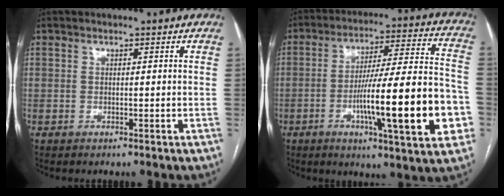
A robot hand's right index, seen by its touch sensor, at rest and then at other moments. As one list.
[{"total": 21.2, "force": [-5.7, 1.8, 20.3], "torque": [-0.280, 0.007, -0.081]}]